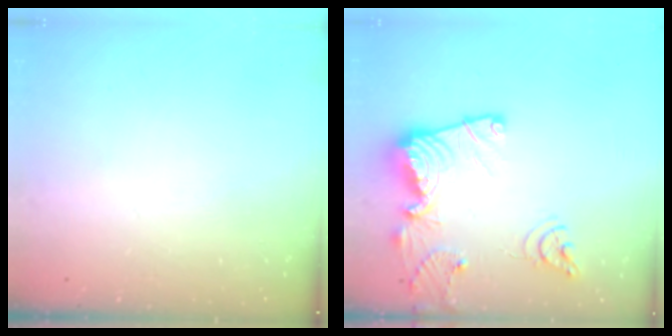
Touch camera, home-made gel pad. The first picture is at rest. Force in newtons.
{"total": 16.7, "press": 16.7, "slide": 1.2}